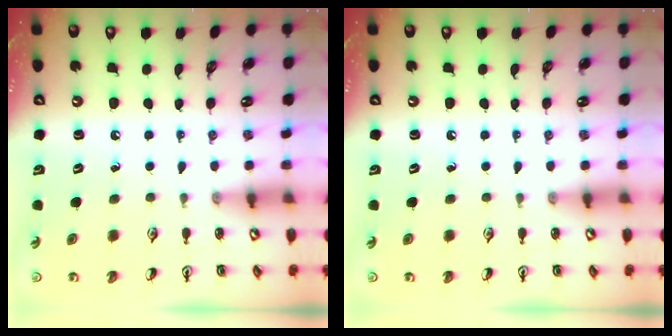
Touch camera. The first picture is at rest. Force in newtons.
{"total": 0.0}